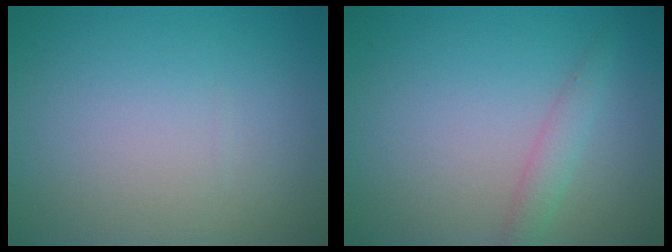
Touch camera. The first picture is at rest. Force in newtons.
{"total": 1.7, "press": 1.7, "slide": 0.1}